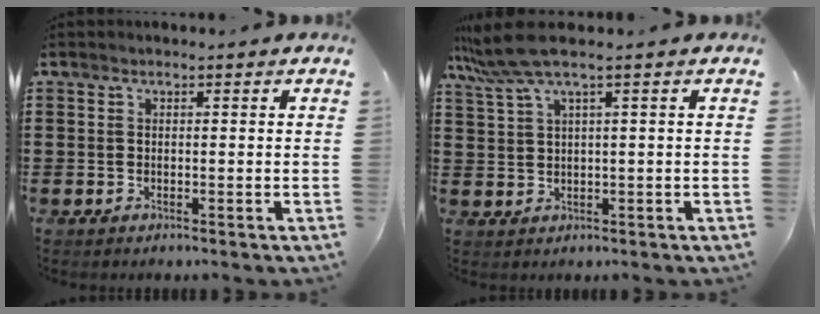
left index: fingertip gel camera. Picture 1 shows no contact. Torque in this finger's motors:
{"motor_torque": [0.88, -0.94, 0.22, 0.08]}